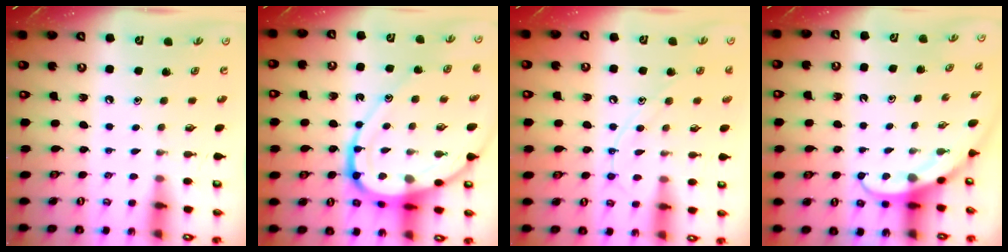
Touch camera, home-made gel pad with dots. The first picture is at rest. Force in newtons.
{"total": 19.1, "press": 19.0, "slide": 2.0}
{"total": 9.3, "press": 9.3, "slide": 0.4}
{"total": 3.9, "press": 3.9, "slide": 0.3}